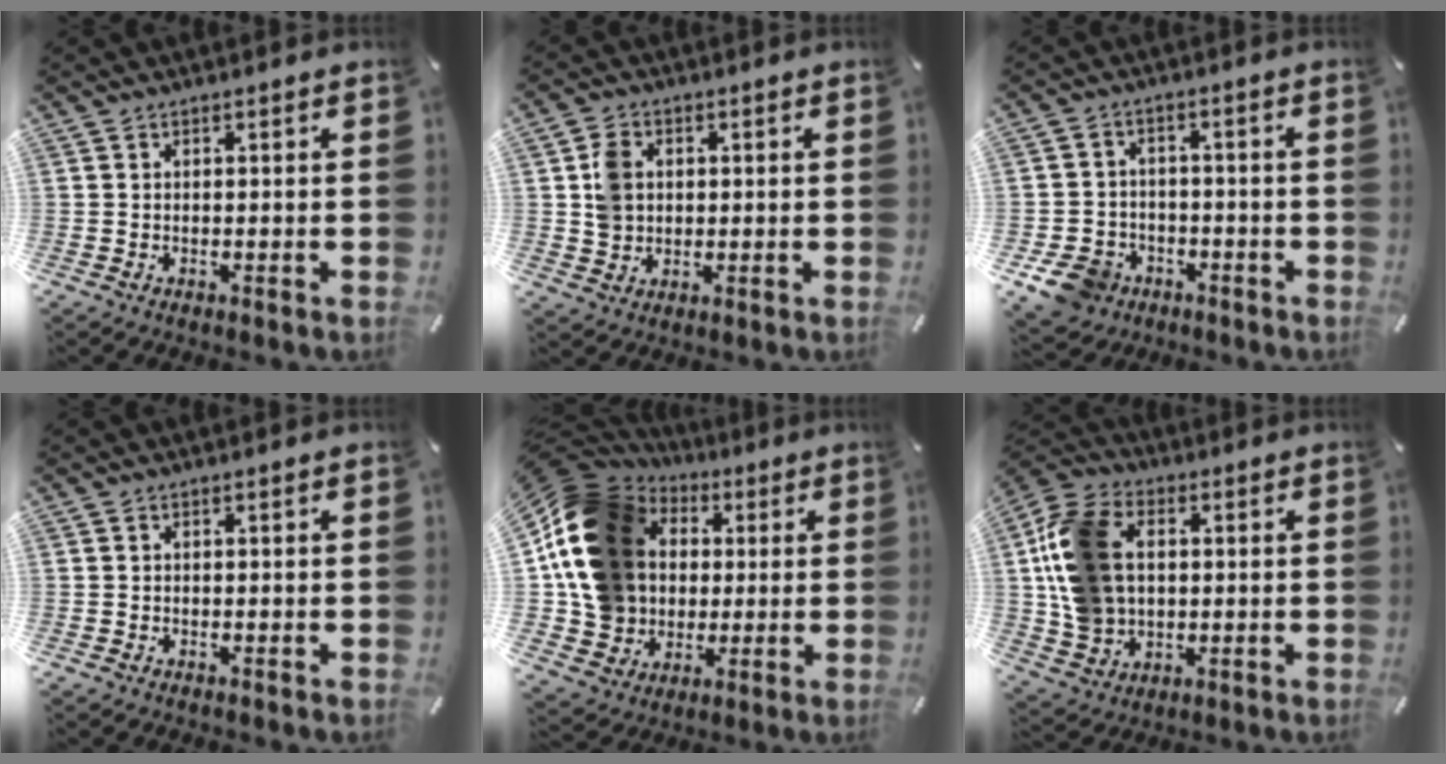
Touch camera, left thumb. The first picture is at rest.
{"total": 5.7, "force": [0.9, 5.1, 2.4], "torque": [-0.047, 0.010, 0.019]}
{"total": 8.3, "force": [-4.4, 6.6, 2.7], "torque": [-0.070, 0.035, -0.080]}
{"total": 0.0}
{"total": 19.1, "force": [2.6, 17.0, 8.4], "torque": [-0.168, -0.008, 0.064]}
{"total": 16.0, "force": [2.0, 12.5, 9.7], "torque": [-0.217, 0.016, 0.040]}